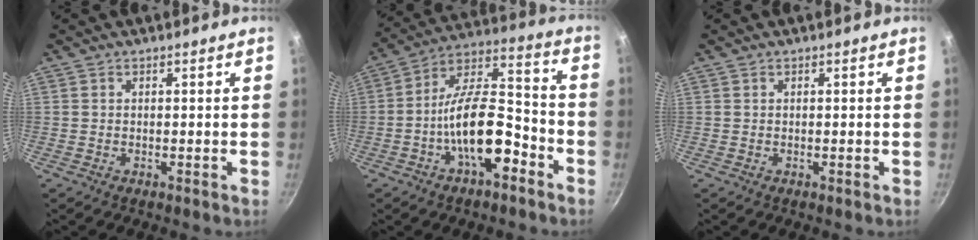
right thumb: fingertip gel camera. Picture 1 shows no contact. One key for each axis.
{"total": 16.2, "fx": -6.4, "fy": 7.1, "fz": 13.1, "tx": -0.196, "ty": 0.060, "tz": -0.118}
{"total": 0.0}